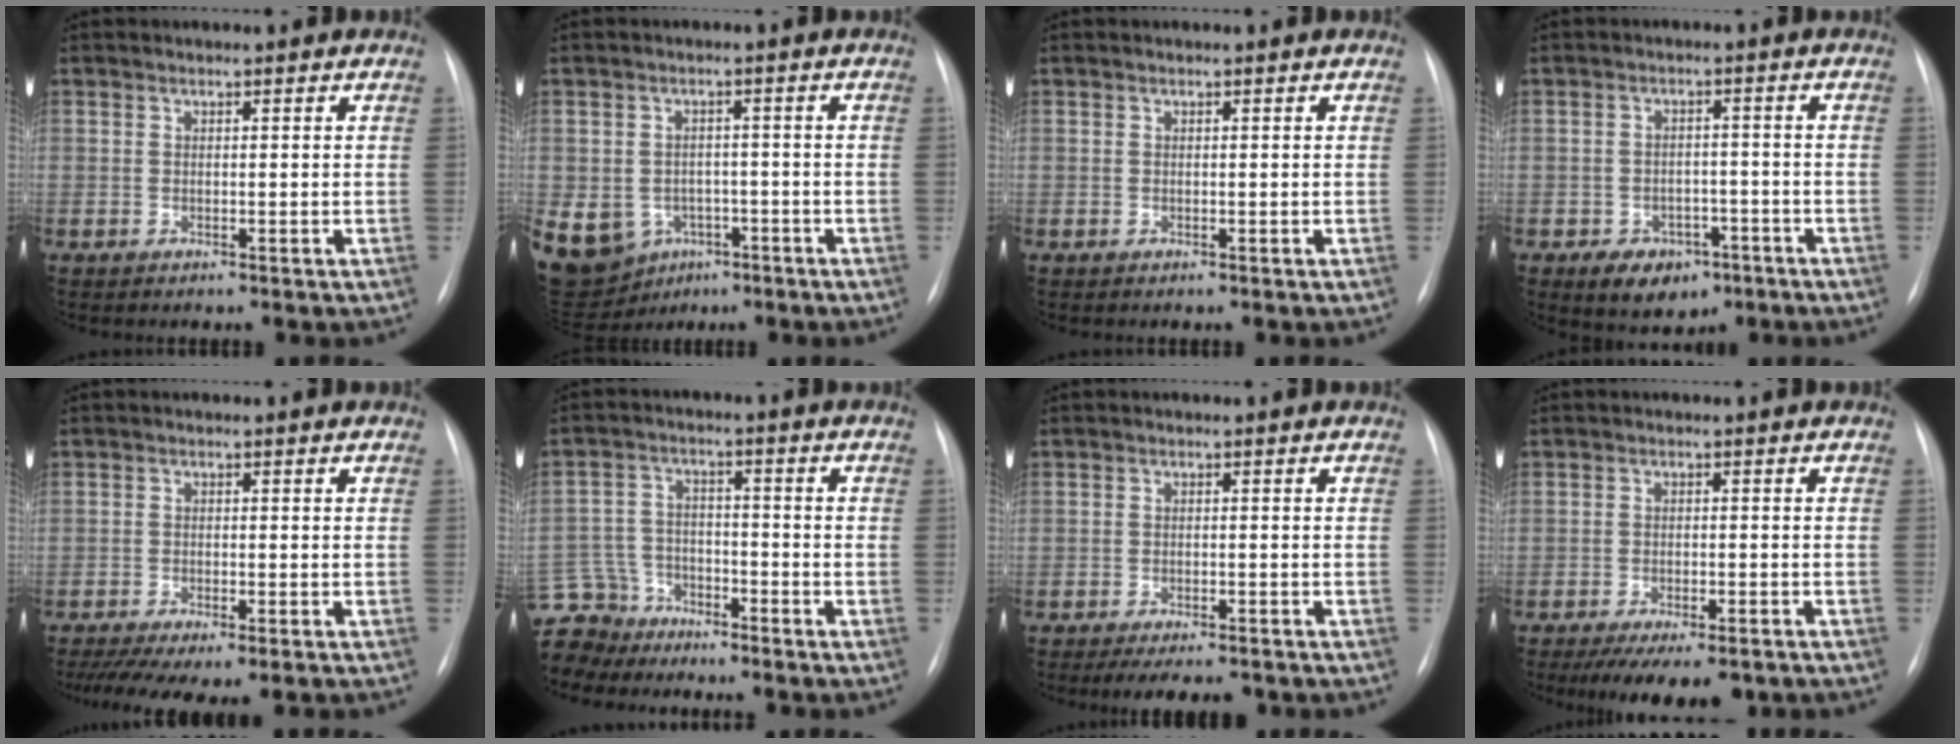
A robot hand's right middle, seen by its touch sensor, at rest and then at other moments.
{"total": 19.3, "force": [-7.8, 15.9, 7.7], "torque": [-0.225, 0.010, -0.095]}
{"total": 0.0}
{"total": 6.6, "force": [-3.8, 4.4, 3.2], "torque": [-0.047, 0.008, -0.047]}
{"total": 11.1, "force": [-8.6, 2.5, 6.5], "torque": [-0.105, -0.007, -0.125]}
{"total": 10.8, "force": [-9.3, 5.5, 0.9], "torque": [-0.046, 0.012, -0.172]}
{"total": 7.7, "force": [-6.4, 1.9, 3.7], "torque": [-0.043, -0.004, -0.086]}
{"total": 11.0, "force": [-8.3, 3.5, 6.3], "torque": [-0.084, -0.010, -0.115]}